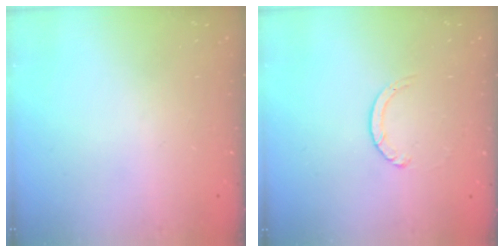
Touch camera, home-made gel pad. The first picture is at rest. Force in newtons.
{"total": 1.3, "press": 1.2, "slide": 0.2}